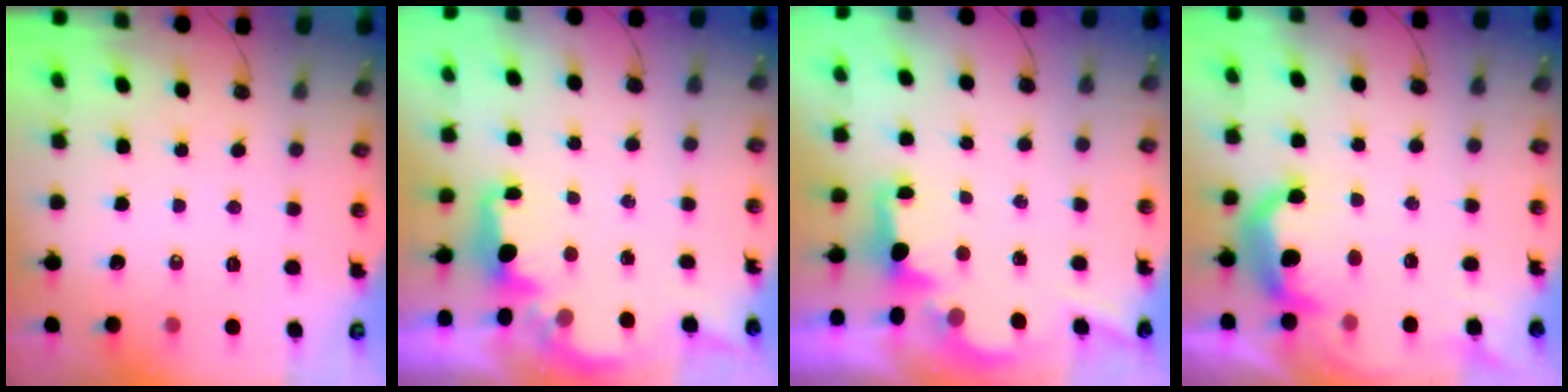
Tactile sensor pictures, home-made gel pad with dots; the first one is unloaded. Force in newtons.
{"total": 2.0, "press": 1.8, "slide": 0.7}
{"total": 1.9, "press": 1.8, "slide": 0.6}
{"total": 10.7, "press": 10.7, "slide": 0.5}